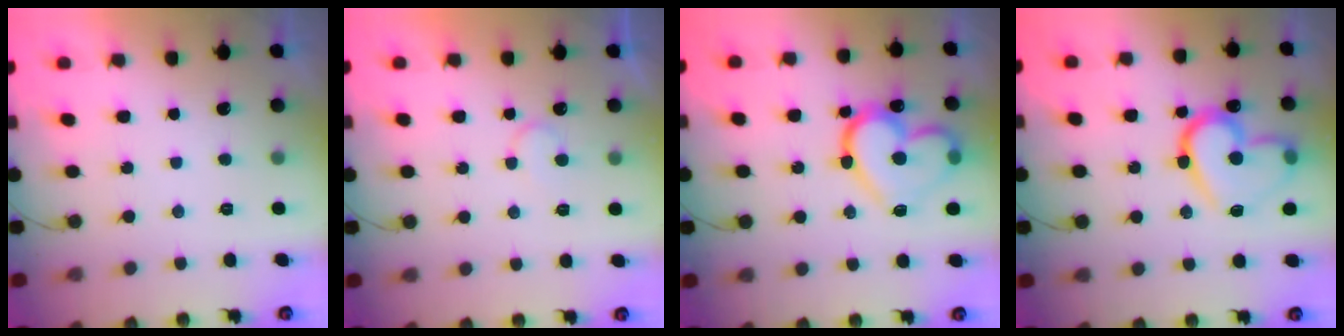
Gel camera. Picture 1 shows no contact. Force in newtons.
{"total": 5.1, "press": 5.1, "slide": 0.4}
{"total": 17.6, "press": 17.6, "slide": 1.6}
{"total": 17.9, "press": 17.8, "slide": 2.4}